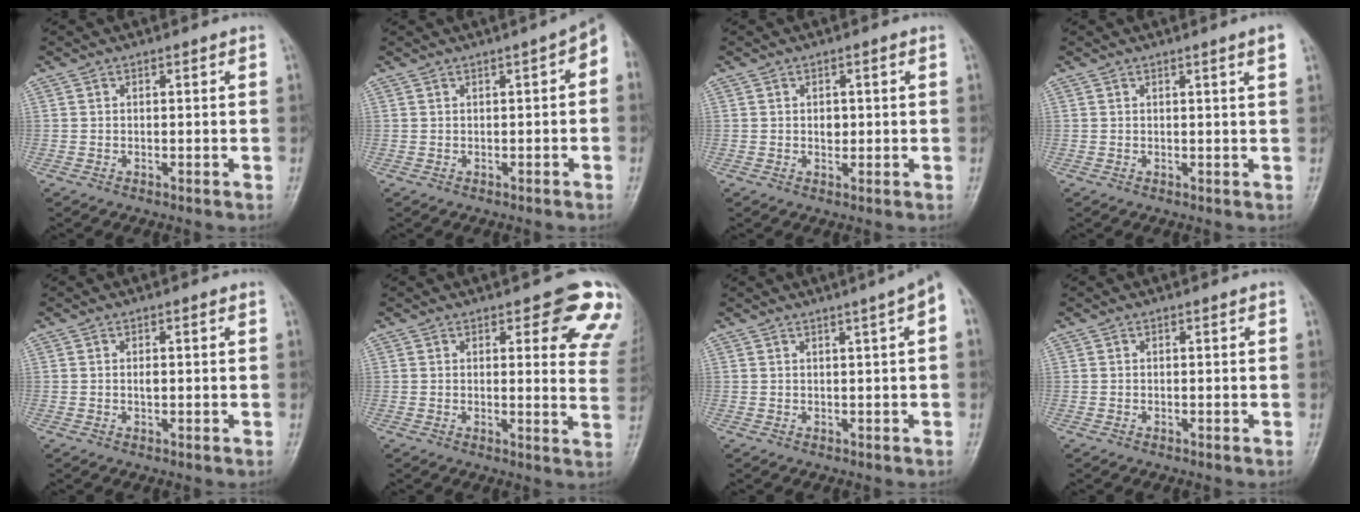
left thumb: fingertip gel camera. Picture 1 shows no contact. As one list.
[{"total": 4.1, "force": [0.5, 1.4, 3.8], "torque": [-0.041, 0.019, -0.002]}, {"total": 1.9, "force": [0.1, 1.4, 1.2], "torque": [-0.006, 0.001, 0.002]}, {"total": 2.0, "force": [1.0, -0.4, 1.6], "torque": [-0.021, -0.006, 0.015]}, {"total": 1.0, "force": [0.0, 0.5, 0.9], "torque": [-0.011, 0.002, 0.000]}, {"total": 11.5, "force": [7.1, 4.0, 8.2], "torque": [-0.044, -0.037, 0.065]}, {"total": 4.5, "force": [1.7, 0.2, 4.1], "torque": [-0.047, 0.014, 0.020]}, {"total": 0.0}]